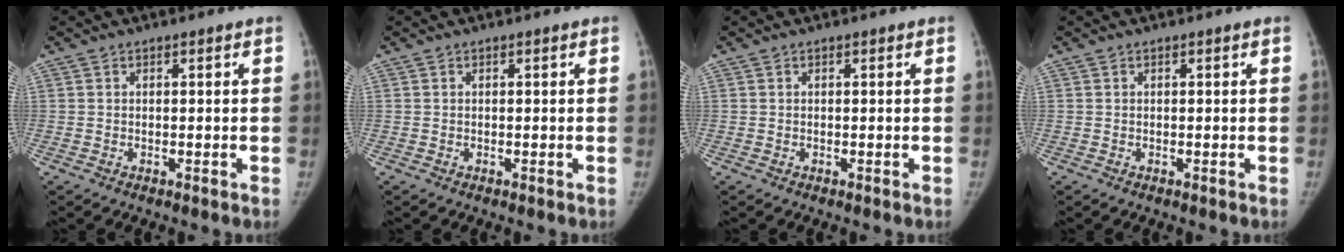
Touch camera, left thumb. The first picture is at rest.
{"total": 0.0}
{"total": 0.0}
{"total": 0.0}